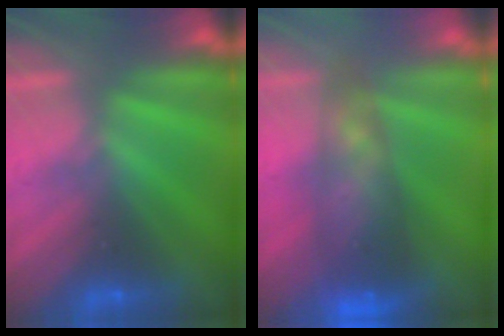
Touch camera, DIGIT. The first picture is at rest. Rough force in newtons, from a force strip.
{"total": 8.2}